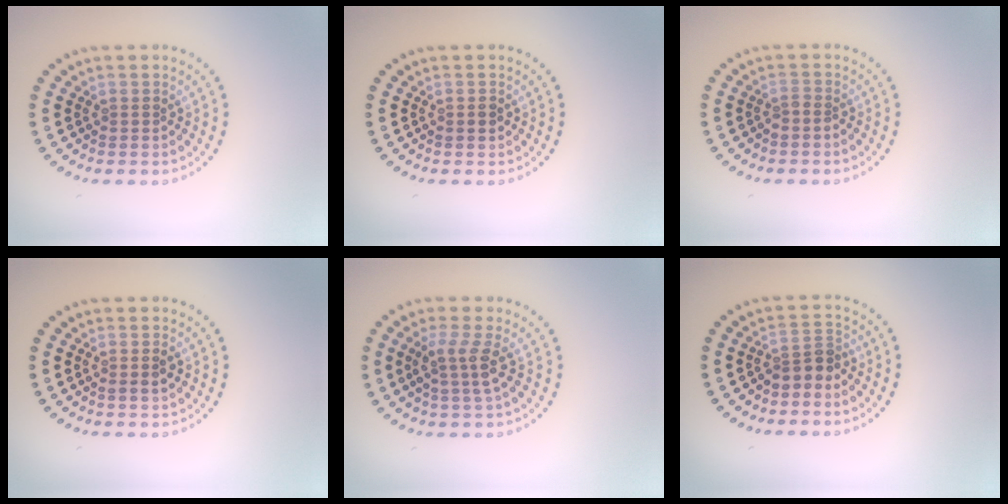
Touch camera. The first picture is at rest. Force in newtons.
{"total": 1.0, "press": 1.0, "slide": 0.1}
{"total": 0.7, "press": 0.4, "slide": 0.6}
{"total": 1.1, "press": 1.0, "slide": 0.5}
{"total": 2.5, "press": 2.0, "slide": 1.5}
{"total": 2.3, "press": 1.8, "slide": 1.5}